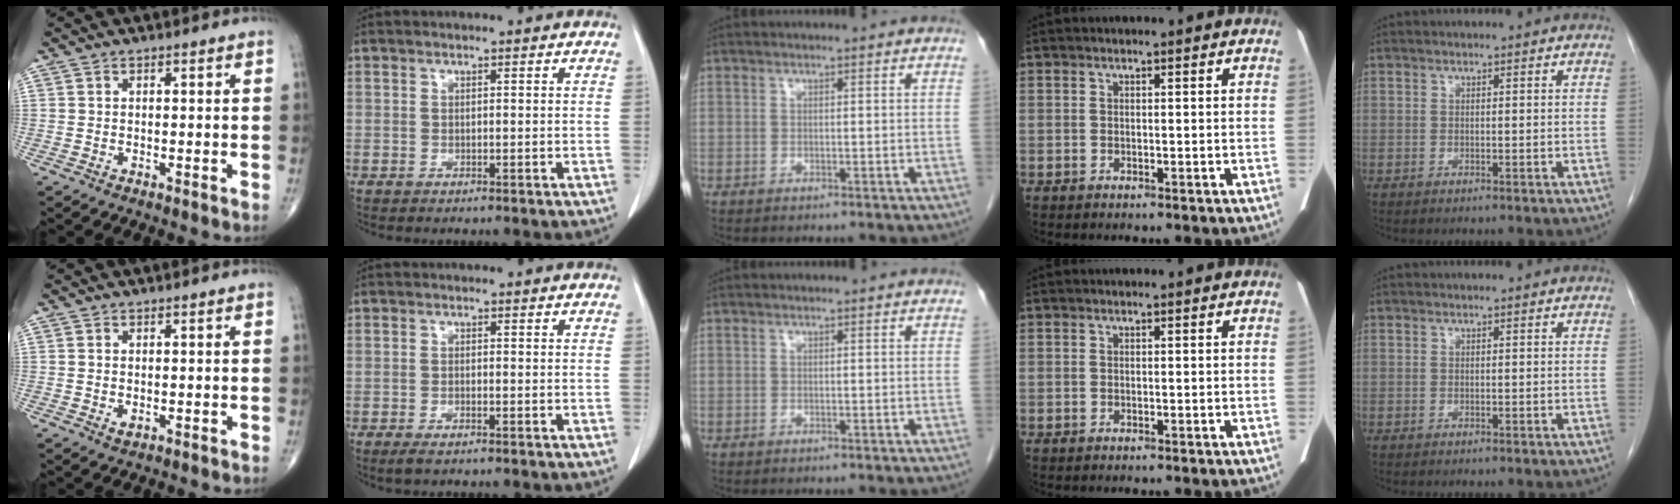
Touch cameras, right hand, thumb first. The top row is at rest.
{"thumb": {"total": 1.3, "force": [-0.1, 0.8, 1.0], "torque": [-0.018, 0.000, 0.000]}, "index": {"total": 2.0, "force": [-1.3, 0.5, 1.4], "torque": [-0.028, -0.003, -0.020]}}